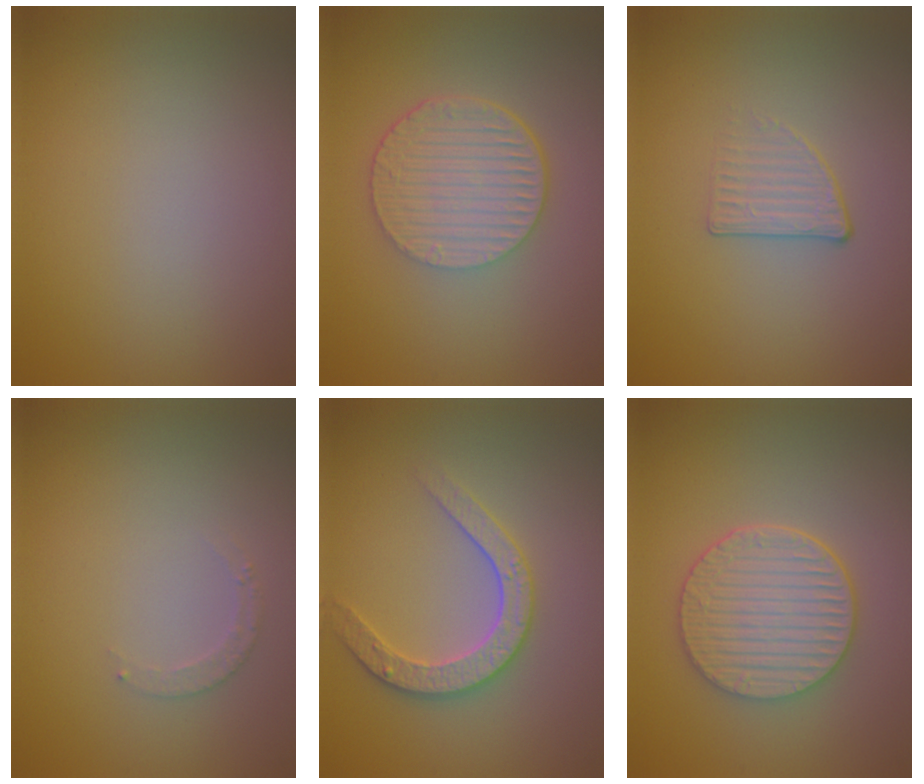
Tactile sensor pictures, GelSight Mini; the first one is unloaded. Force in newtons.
{"total": 6.4, "press": 4.4, "slide": 4.7}
{"total": 1.6, "press": 1.1, "slide": 1.1}
{"total": 1.3, "press": 1.2, "slide": 0.2}
{"total": 3.2, "press": 3.1, "slide": 1.0}
{"total": 5.9, "press": 4.7, "slide": 3.6}